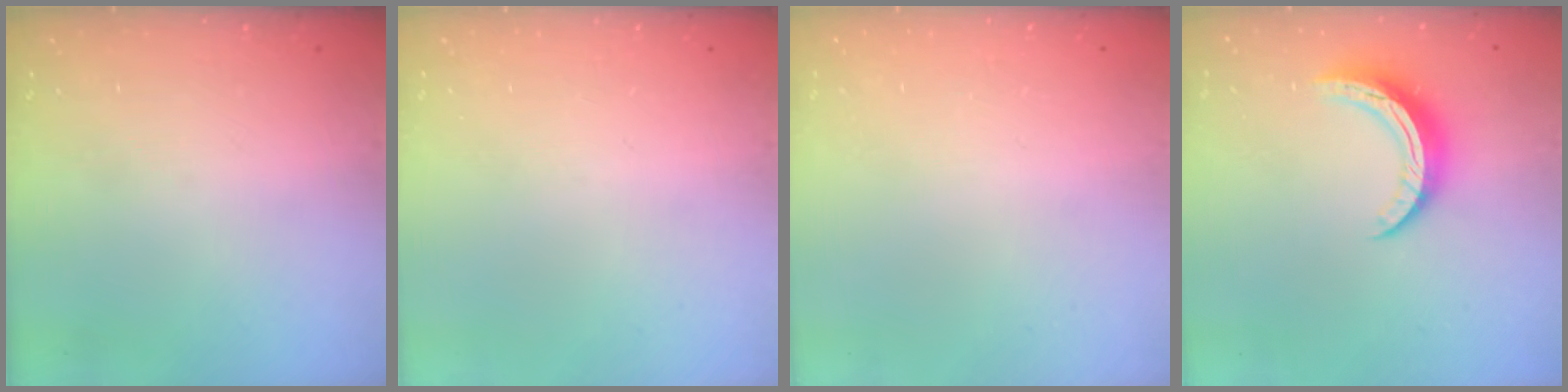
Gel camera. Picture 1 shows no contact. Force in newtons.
{"total": 0.0}
{"total": 2.6, "press": 2.6, "slide": 0.2}
{"total": 9.3, "press": 9.3, "slide": 0.3}